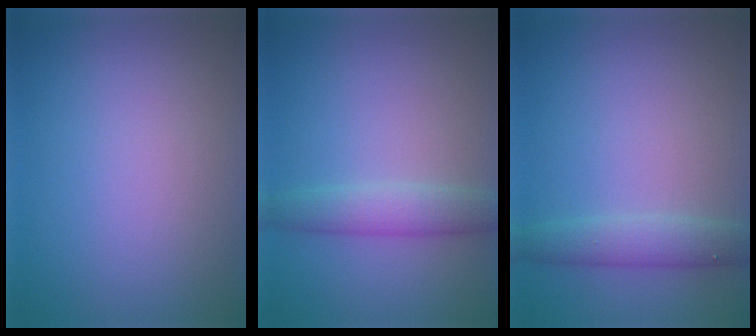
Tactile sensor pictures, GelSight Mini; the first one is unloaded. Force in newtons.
{"total": 3.0, "press": 3.0, "slide": 0.0}
{"total": 2.8, "press": 2.8, "slide": 0.1}